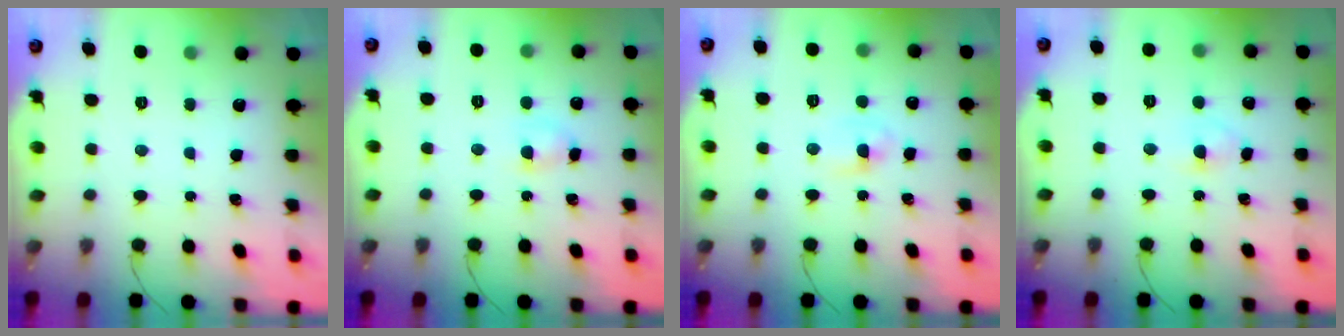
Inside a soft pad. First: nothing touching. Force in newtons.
{"total": 3.7, "press": 3.5, "slide": 1.3}
{"total": 2.7, "press": 2.5, "slide": 1.0}
{"total": 2.8, "press": 2.6, "slide": 1.1}